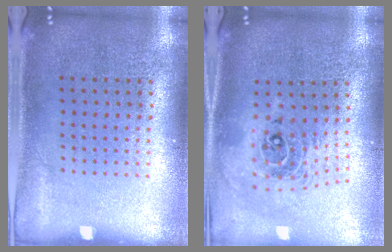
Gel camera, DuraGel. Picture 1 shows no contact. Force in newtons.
{"total": 2.1, "press": 1.6, "slide": 1.4}